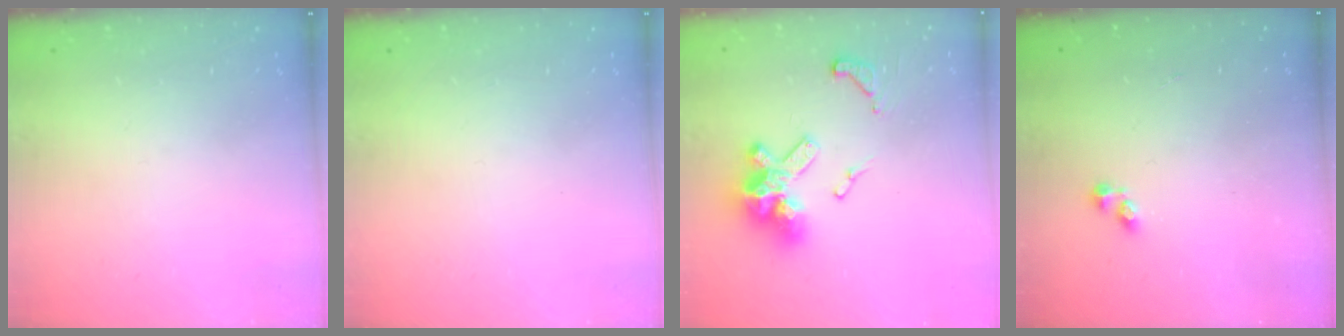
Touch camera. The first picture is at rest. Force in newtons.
{"total": 0.0}
{"total": 14.9, "press": 14.8, "slide": 1.8}
{"total": 2.3, "press": 2.2, "slide": 0.3}